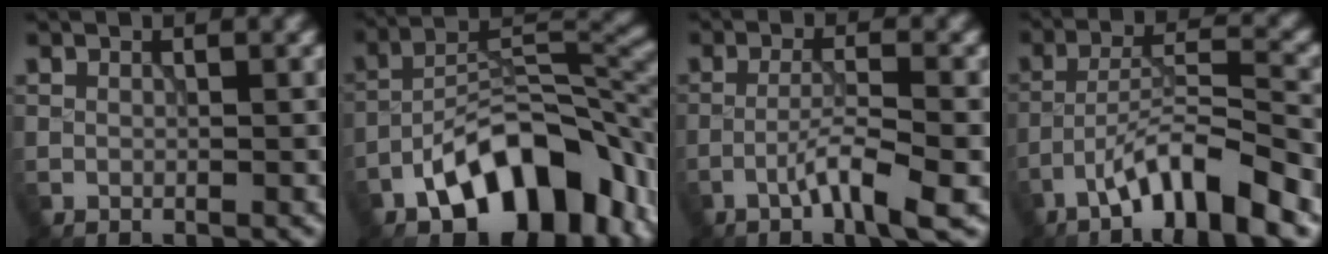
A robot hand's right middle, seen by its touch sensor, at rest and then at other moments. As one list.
[{"total": 13.1, "force": [-7.1, 6.4, 9.0], "torque": [-0.130, -0.001, -0.128]}, {"total": 4.3, "force": [-2.1, 0.4, 3.7], "torque": [-0.066, 0.010, -0.045]}, {"total": 8.5, "force": [-5.2, 1.8, 6.5], "torque": [-0.108, 0.014, -0.090]}]